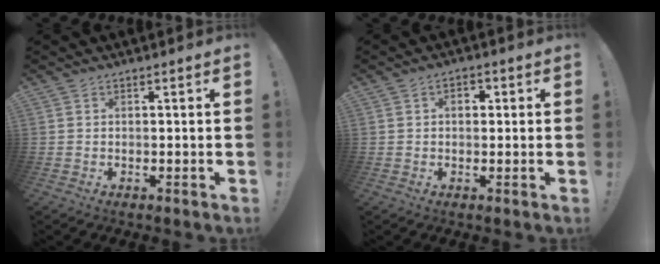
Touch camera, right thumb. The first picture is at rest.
{"total": 2.7, "force": [0.6, 1.7, 2.0], "torque": [-0.017, 0.000, 0.003]}